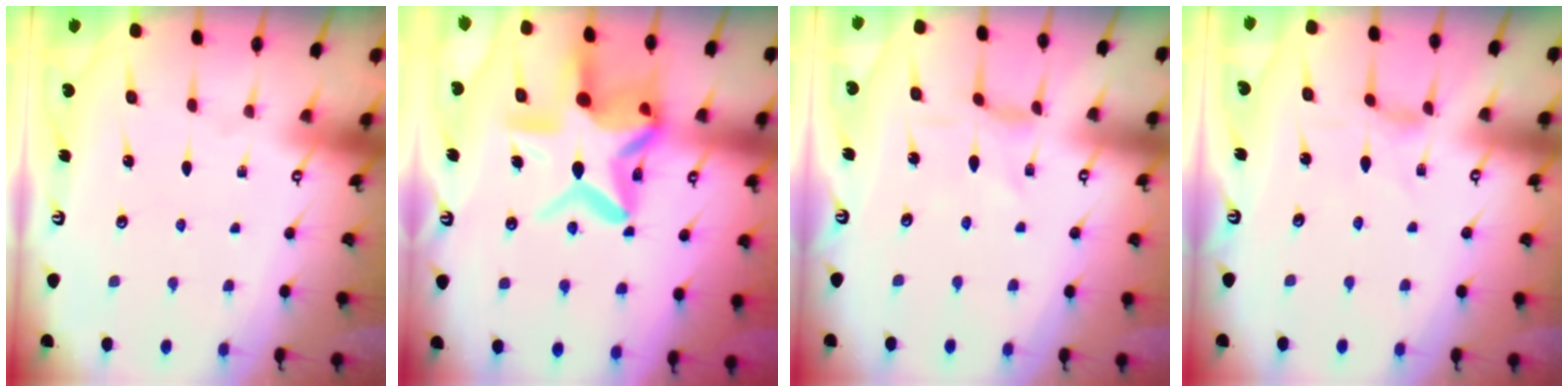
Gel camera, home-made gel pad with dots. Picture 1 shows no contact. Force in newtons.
{"total": 16.9, "press": 16.9, "slide": 1.3}
{"total": 0.7, "press": 0.6, "slide": 0.3}
{"total": 2.5, "press": 2.4, "slide": 0.4}